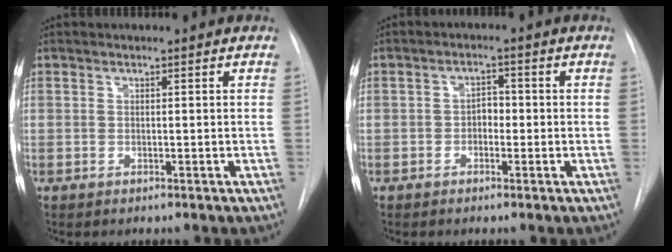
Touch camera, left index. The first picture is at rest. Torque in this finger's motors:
{"motor_torque": [0.02, 0.02, -0.01, 0.00]}